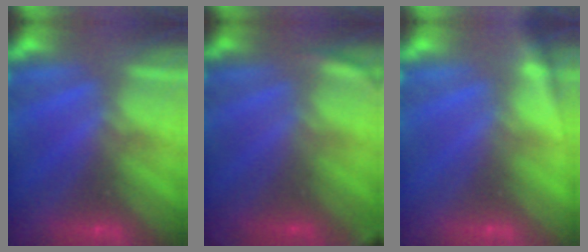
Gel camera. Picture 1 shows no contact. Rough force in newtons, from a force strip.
{"total": 2.7}
{"total": 1.4}